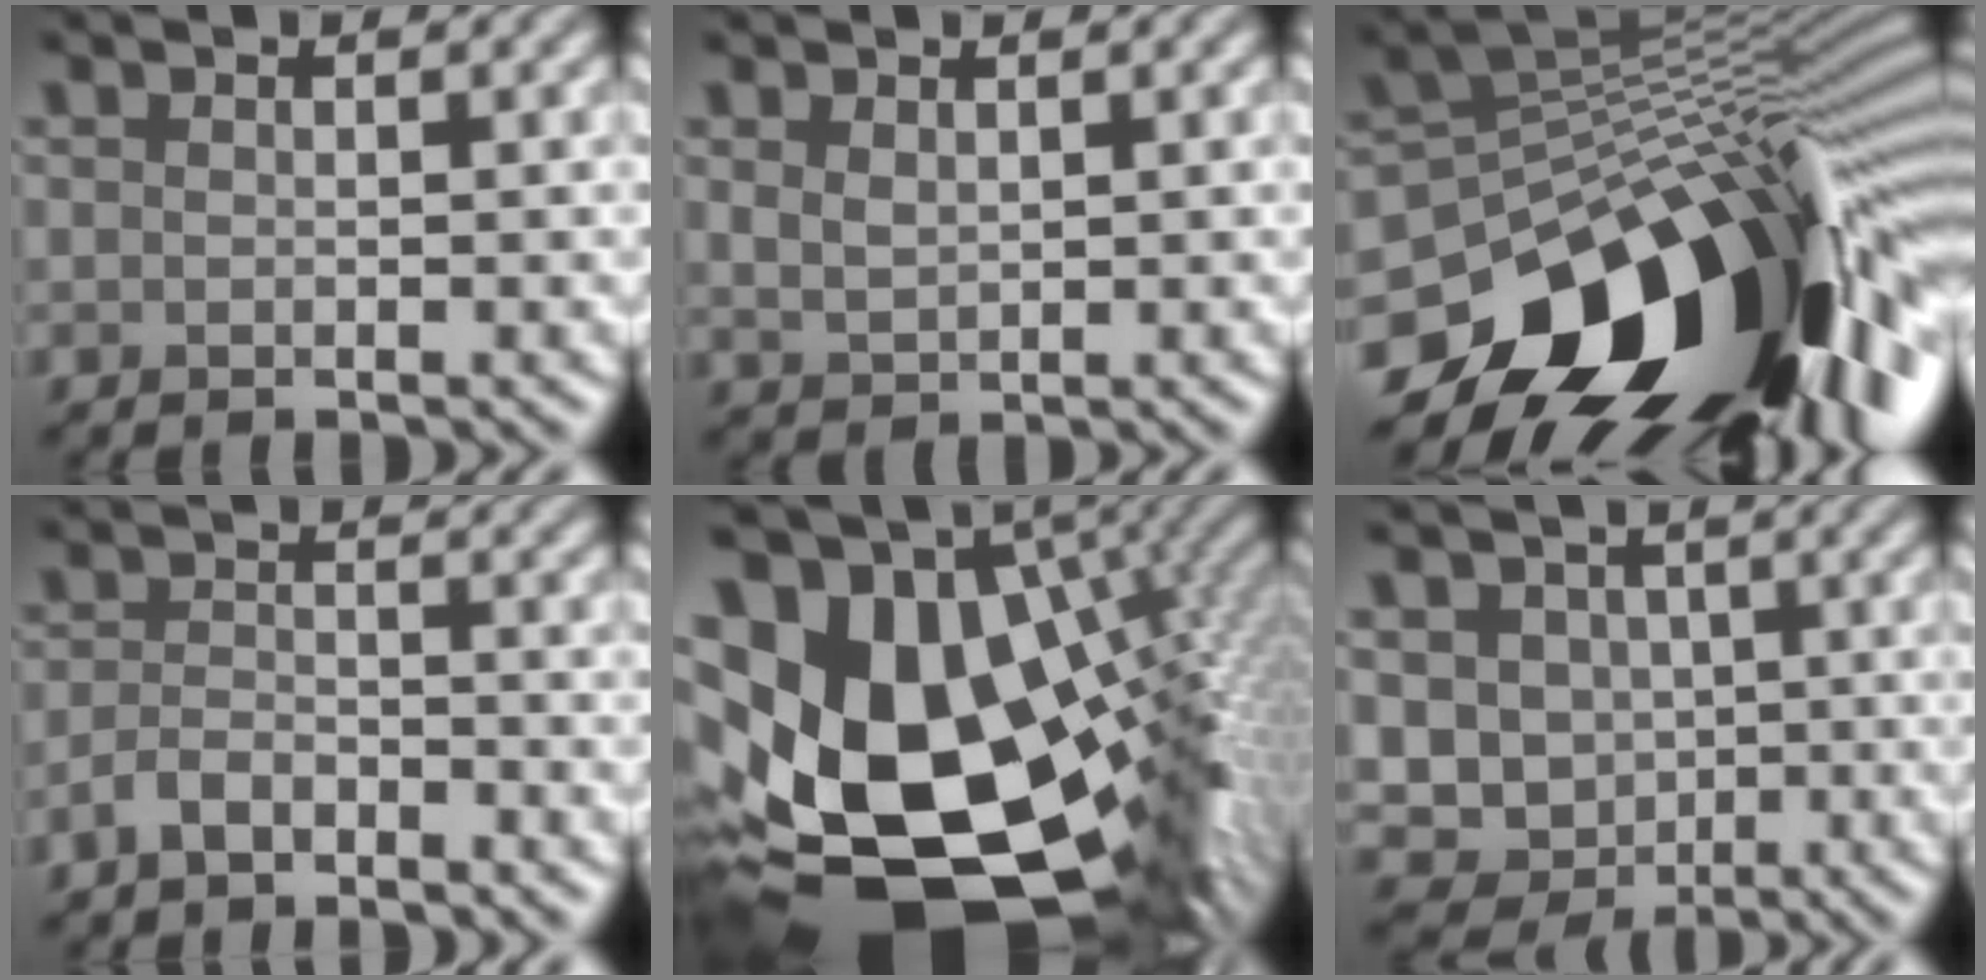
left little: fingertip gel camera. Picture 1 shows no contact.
{"total": 1.6, "force": [0.8, 0.9, 1.0], "torque": [-0.025, -0.003, 0.021]}
{"total": 18.1, "force": [-8.8, 9.5, 12.6], "torque": [-0.203, -0.016, -0.144]}
{"total": 2.3, "force": [-1.8, 0.9, 1.2], "torque": [-0.025, 0.004, -0.039]}
{"total": 21.2, "force": [-2.0, 13.6, 16.1], "torque": [-0.298, -0.033, -0.012]}
{"total": 9.1, "force": [-0.2, 8.4, 3.5], "torque": [-0.054, 0.011, -0.035]}